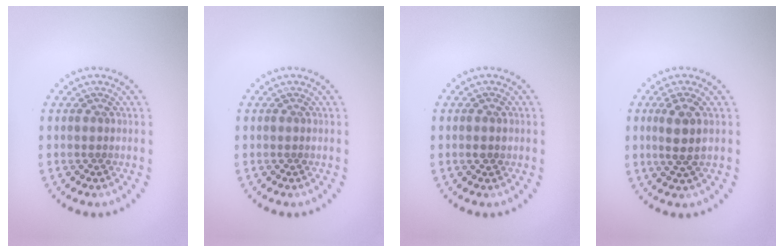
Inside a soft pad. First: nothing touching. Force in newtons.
{"total": 0.0}
{"total": 1.4, "press": 1.4, "slide": 0.2}
{"total": 2.5, "press": 2.3, "slide": 1.0}